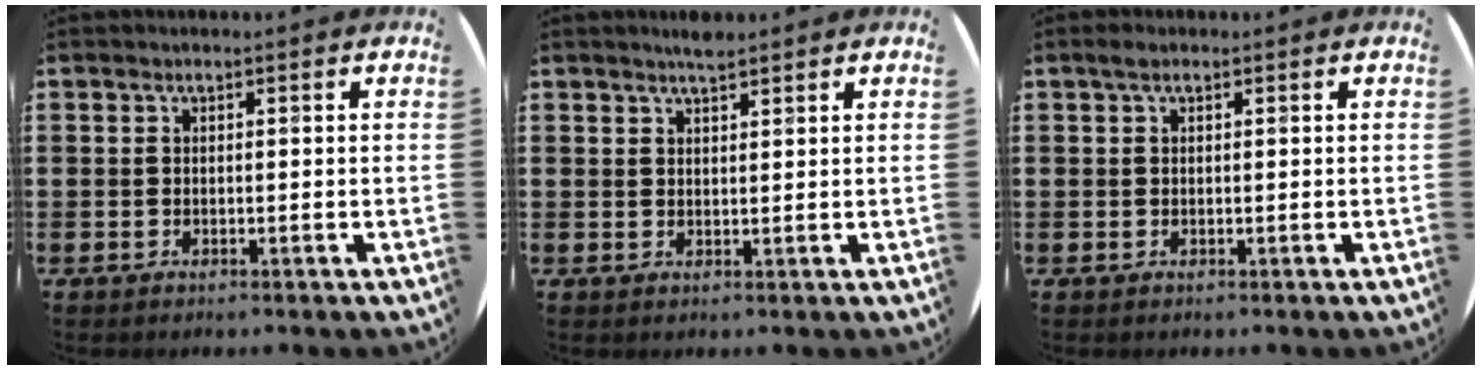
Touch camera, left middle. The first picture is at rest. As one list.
[{"total": 2.0, "force": [1.8, 0.1, 0.6], "torque": [-0.014, 0.001, 0.034]}, {"total": 1.0, "force": [0.6, 0.5, 0.7], "torque": [-0.006, 0.002, 0.008]}]